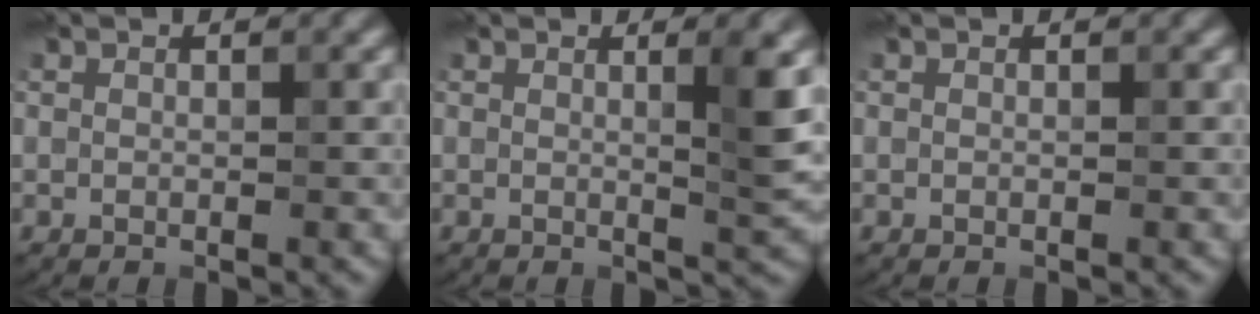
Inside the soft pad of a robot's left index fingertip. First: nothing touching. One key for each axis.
{"total": 3.4, "fx": 0.5, "fy": 0.7, "fz": 3.3, "tx": -0.041, "ty": -0.004, "tz": 0.005}
{"total": 0.0}